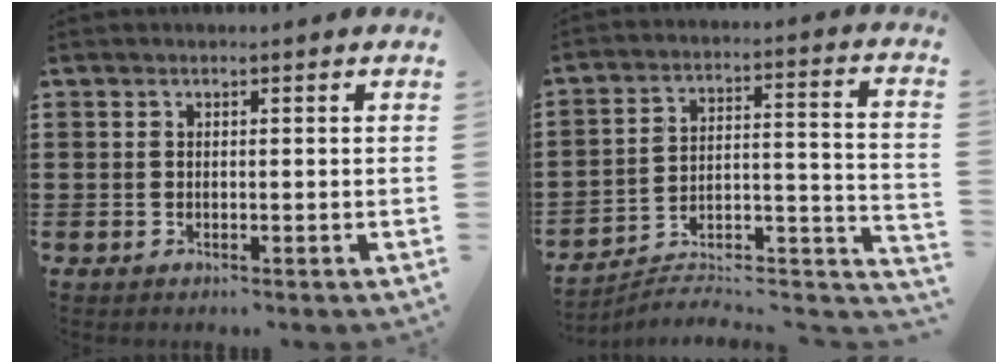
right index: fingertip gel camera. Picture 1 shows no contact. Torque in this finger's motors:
{"motor_torque": [-0.86, 0.26, -1.05, -0.21]}